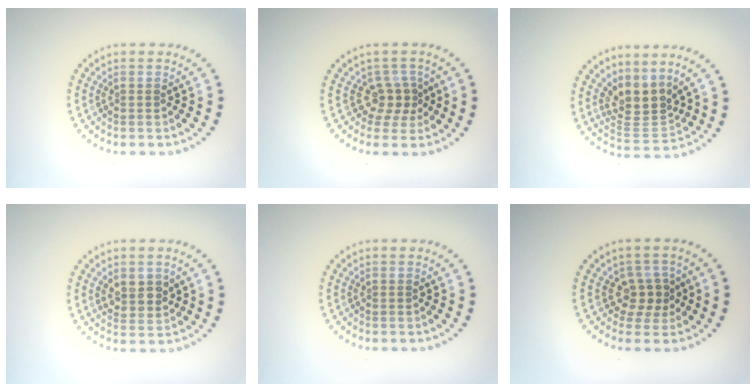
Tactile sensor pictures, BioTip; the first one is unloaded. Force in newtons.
{"total": 2.4, "press": 1.8, "slide": 1.7}
{"total": 3.5, "press": 2.6, "slide": 2.4}
{"total": 2.2, "press": 2.1, "slide": 0.7}
{"total": 0.0}
{"total": 2.3, "press": 2.0, "slide": 1.1}